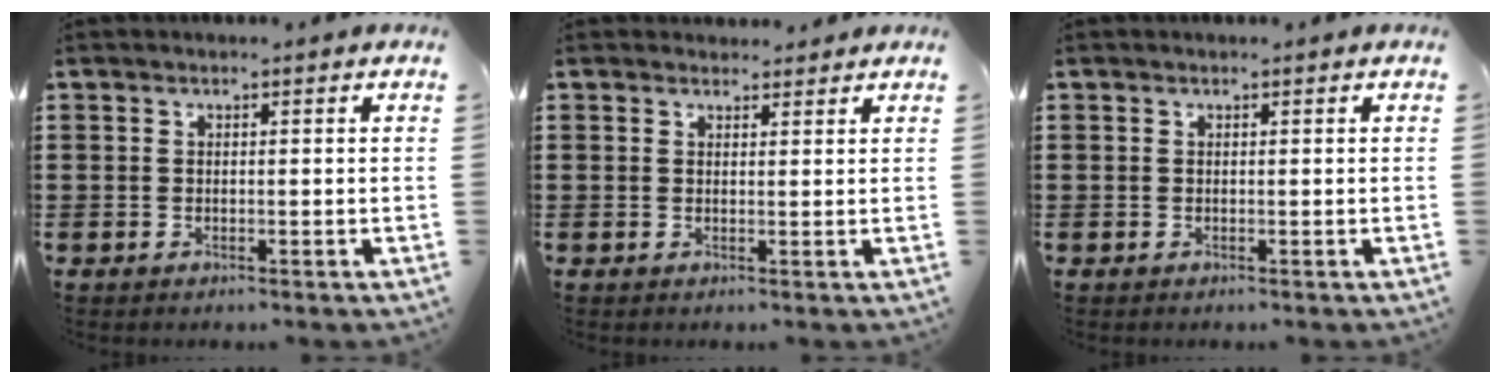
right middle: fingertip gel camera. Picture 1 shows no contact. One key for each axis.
{"total": 1.4, "fx": 1.3, "fy": 0.5, "fz": 0.0, "tx": 0.006, "ty": 0.001, "tz": 0.023}
{"total": 0.0}